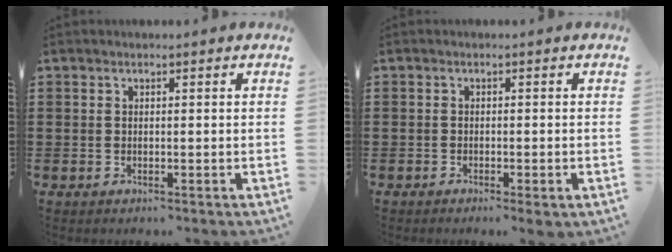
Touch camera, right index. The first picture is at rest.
{"total": 0.9, "force": [-0.8, 0.2, 0.3], "torque": [-0.008, -0.003, -0.014]}